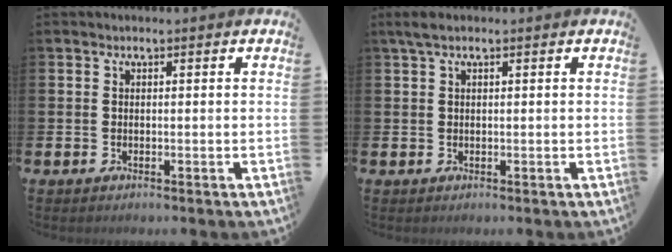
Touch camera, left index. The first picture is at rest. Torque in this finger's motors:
{"motor_torque": [-0.05, -0.10, 0.26, 0.07]}